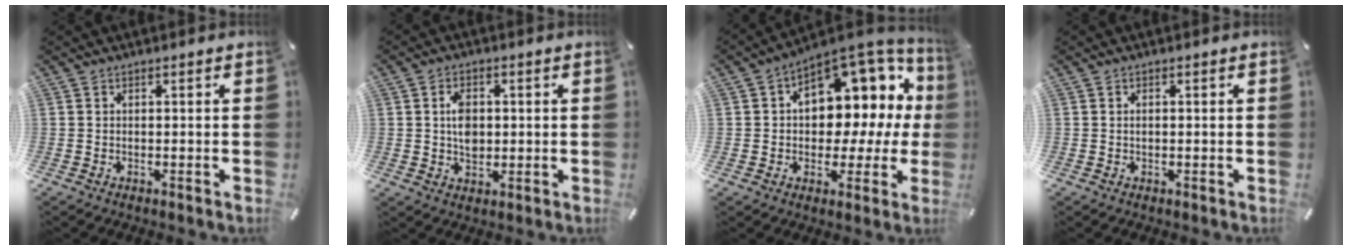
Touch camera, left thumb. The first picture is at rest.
{"total": 5.4, "force": [0.5, 3.9, 3.7], "torque": [-0.059, -0.002, 0.002]}
{"total": 11.9, "force": [4.7, 8.5, 6.8], "torque": [-0.072, -0.065, 0.083]}
{"total": 0.6, "force": [0.0, 0.3, 0.6], "torque": [-0.012, -0.001, 0.000]}